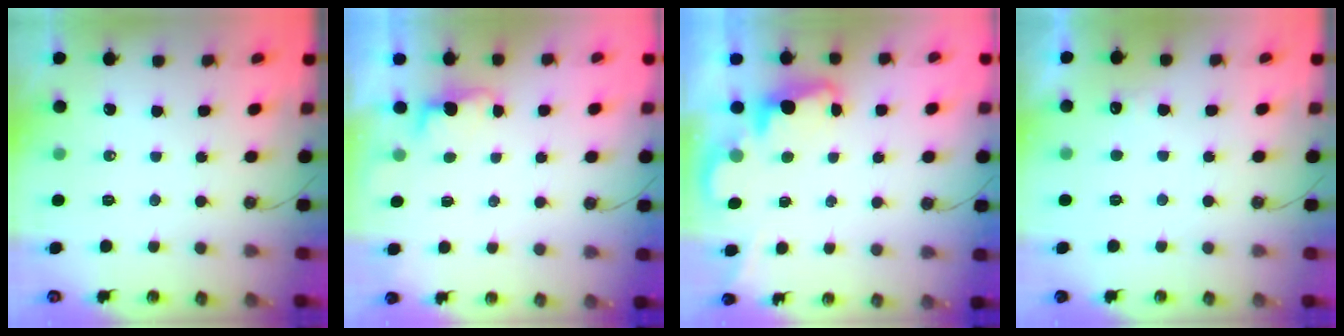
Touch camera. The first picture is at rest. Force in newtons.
{"total": 1.2, "press": 0.9, "slide": 0.7}
{"total": 2.4, "press": 2.3, "slide": 0.5}
{"total": 5.2, "press": 5.1, "slide": 1.2}